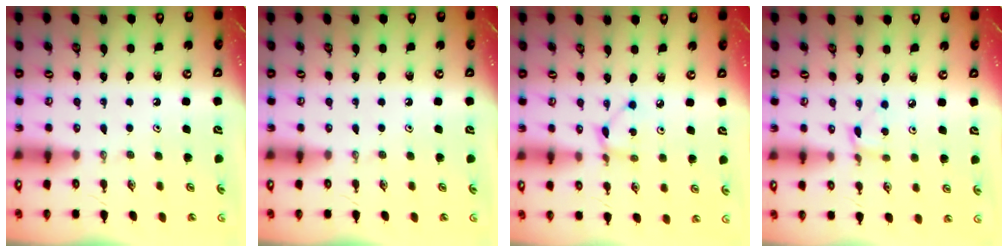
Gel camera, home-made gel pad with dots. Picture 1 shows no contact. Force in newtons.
{"total": 0.0}
{"total": 3.6, "press": 3.5, "slide": 0.3}
{"total": 2.0, "press": 2.0, "slide": 0.2}